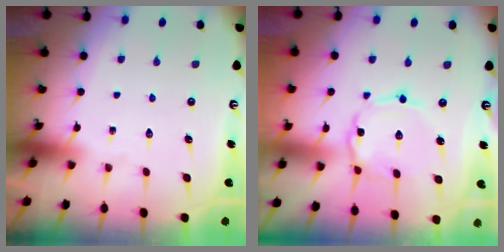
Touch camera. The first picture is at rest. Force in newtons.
{"total": 2.0, "press": 2.0, "slide": 0.2}